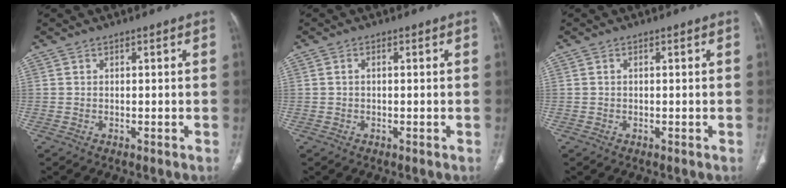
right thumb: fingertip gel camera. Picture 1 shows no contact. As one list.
[{"total": 0.8, "force": [0.0, 0.4, 0.7], "torque": [-0.014, 0.002, -0.003]}, {"total": 0.0}]